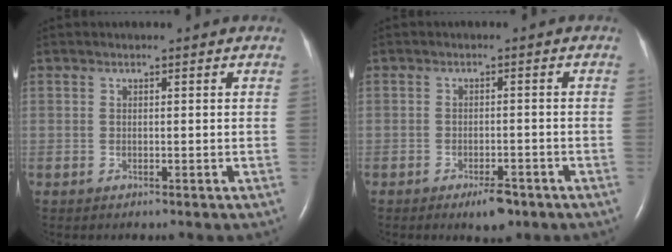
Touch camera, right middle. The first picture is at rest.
{"total": 3.7, "force": [-2.5, 1.2, 2.4], "torque": [-0.040, -0.001, -0.035]}